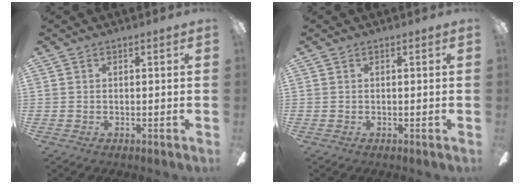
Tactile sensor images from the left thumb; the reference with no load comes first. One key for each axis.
{"total": 0.0}